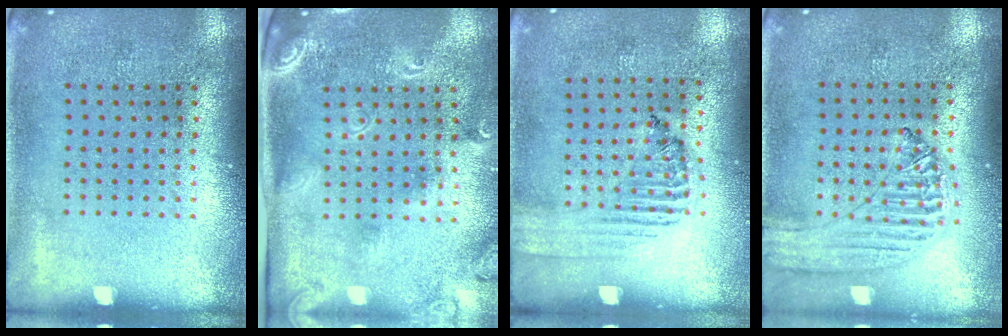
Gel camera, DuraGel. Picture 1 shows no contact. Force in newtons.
{"total": 2.4, "press": 1.8, "slide": 1.6}
{"total": 1.6, "press": 1.2, "slide": 1.0}
{"total": 1.2, "press": 1.2, "slide": 0.2}